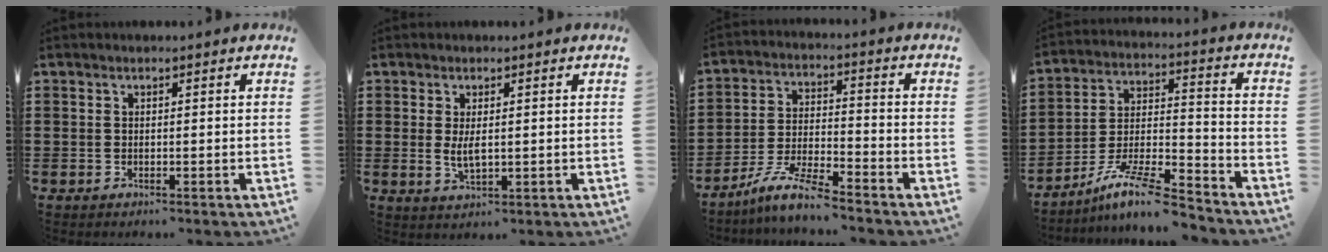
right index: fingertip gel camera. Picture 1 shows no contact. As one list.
[{"total": 3.0, "force": [0.3, 1.2, 2.8], "torque": [-0.053, 0.003, 0.004]}, {"total": 7.5, "force": [-6.6, 0.4, 3.5], "torque": [-0.080, -0.002, -0.130]}, {"total": 10.5, "force": [-8.7, 1.2, 5.7], "torque": [-0.104, 0.015, -0.169]}]